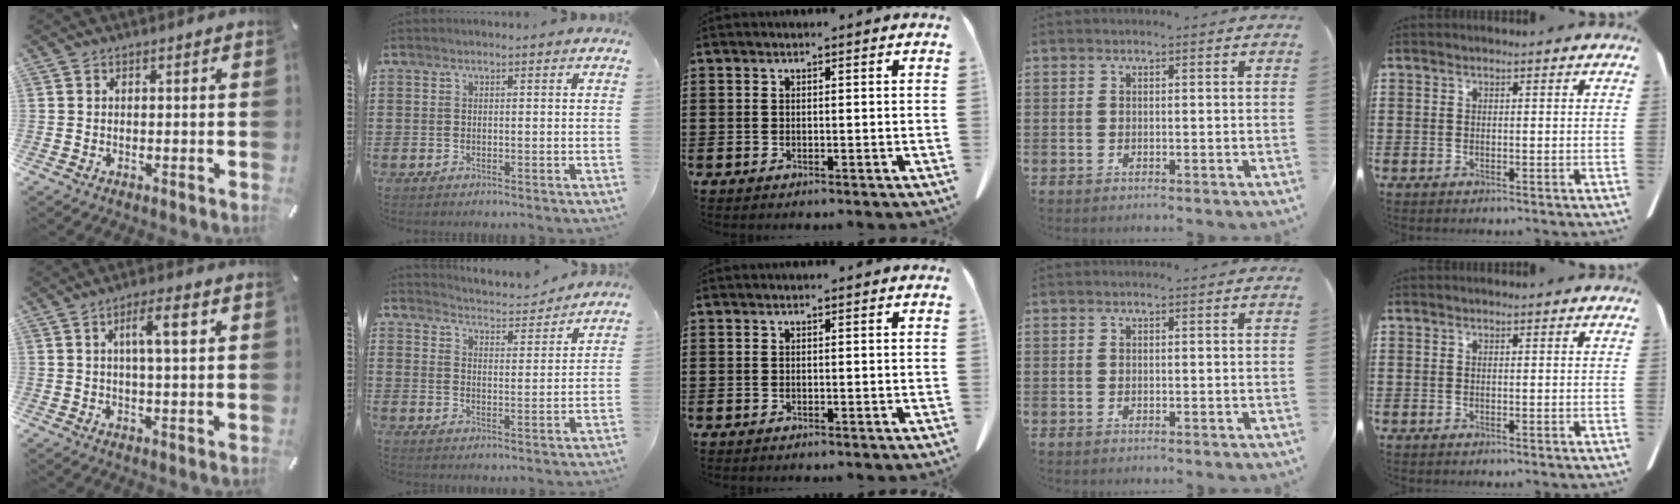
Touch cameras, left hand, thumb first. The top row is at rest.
{"thumb": {"total": 7.5, "force": [2.2, 1.5, 7.0], "torque": [-0.125, -0.002, 0.030]}, "index": {"total": 3.7, "force": [3.7, -0.3, 0.2], "torque": [-0.023, -0.031, 0.060]}}